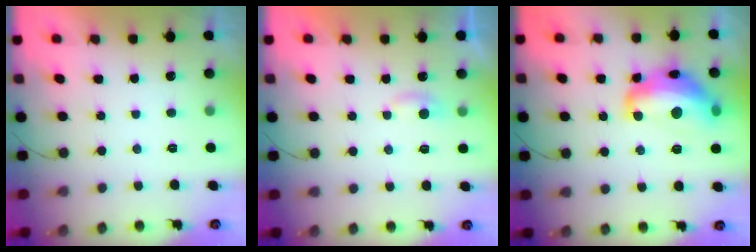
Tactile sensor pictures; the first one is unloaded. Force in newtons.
{"total": 3.2, "press": 3.1, "slide": 0.3}
{"total": 15.7, "press": 15.6, "slide": 1.1}